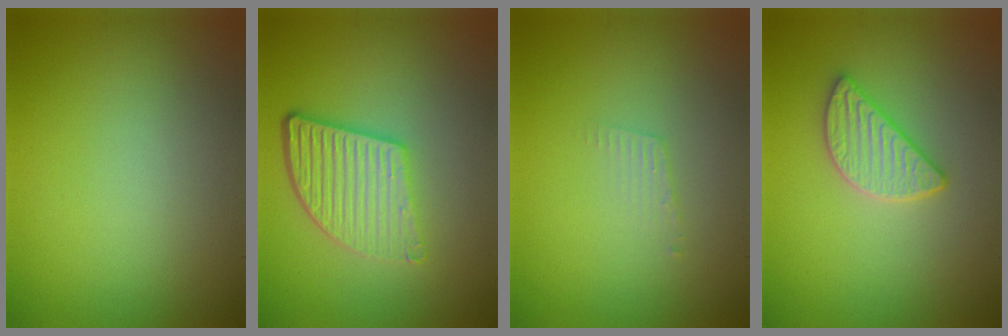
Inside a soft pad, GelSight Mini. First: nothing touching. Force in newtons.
{"total": 5.5, "press": 3.8, "slide": 4.0}
{"total": 0.9, "press": 0.9, "slide": 0.1}
{"total": 2.9, "press": 2.8, "slide": 0.9}